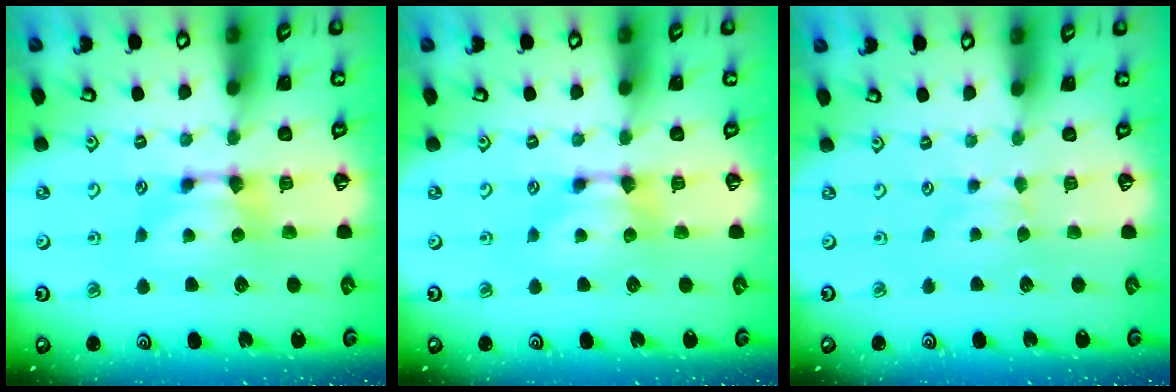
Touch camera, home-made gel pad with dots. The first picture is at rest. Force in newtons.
{"total": 0.0}
{"total": 2.7, "press": 2.7, "slide": 0.4}